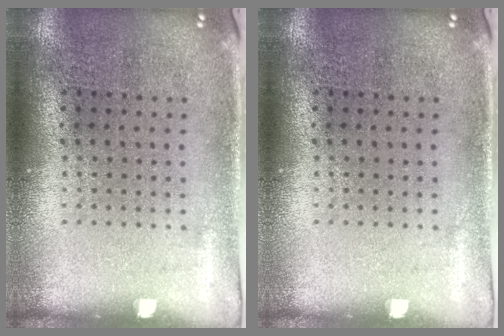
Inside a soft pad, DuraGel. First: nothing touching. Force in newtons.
{"total": 0.0}